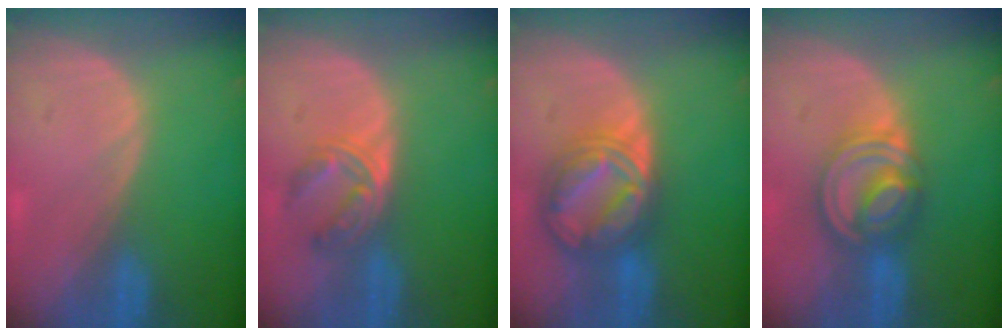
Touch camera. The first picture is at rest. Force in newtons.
{"total": 5.6, "press": 4.7, "slide": 3.0}
{"total": 8.9, "press": 8.8, "slide": 0.8}
{"total": 8.1, "press": 6.9, "slide": 4.3}